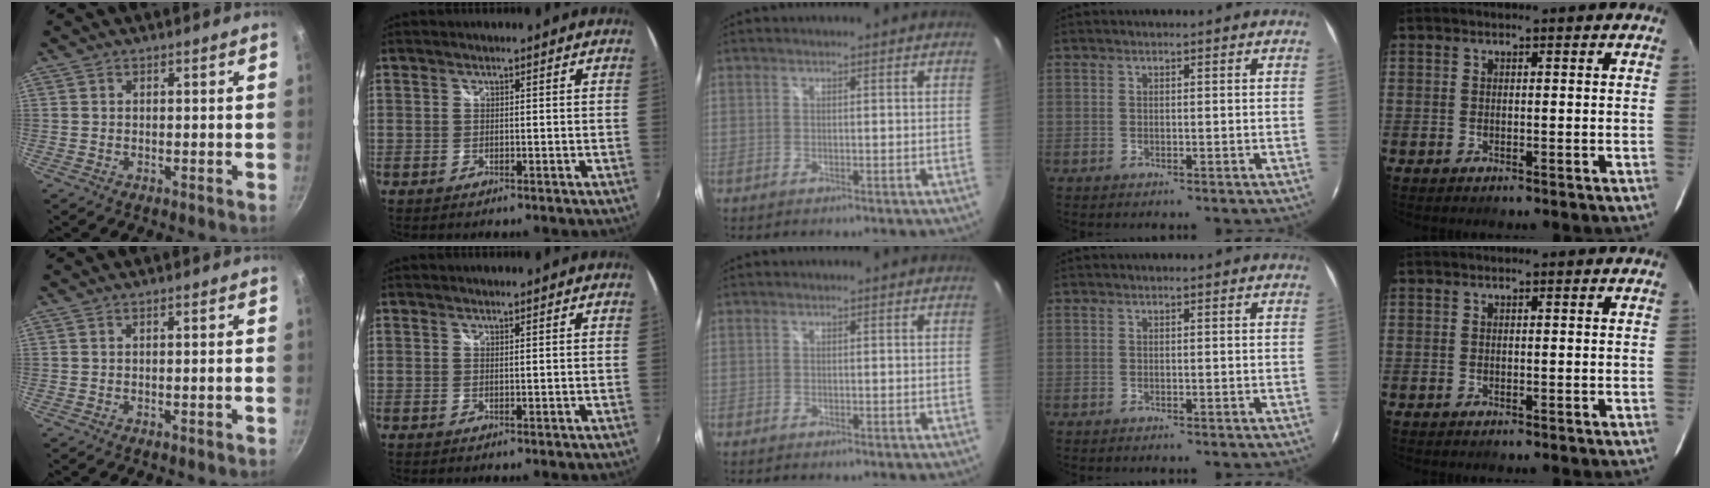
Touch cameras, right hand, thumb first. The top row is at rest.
{"thumb": {"total": 0.7, "force": [-0.5, -0.2, 0.4], "torque": [-0.017, 0.005, -0.007]}, "index": {"total": 0.6, "force": [0.2, -0.5, -0.3], "torque": [0.005, -0.002, 0.001]}}